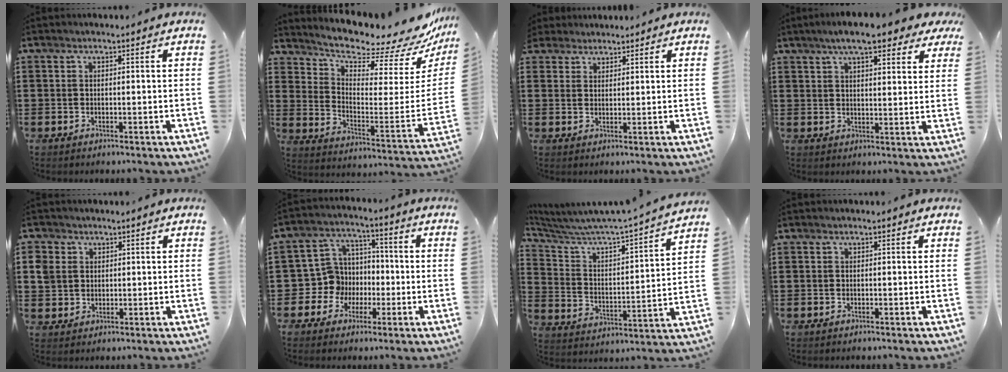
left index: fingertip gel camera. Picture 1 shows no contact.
{"total": 6.8, "force": [6.4, 0.7, 2.5], "torque": [-0.067, -0.074, 0.101]}
{"total": 2.2, "force": [2.0, 1.0, -0.3], "torque": [-0.002, 0.007, 0.038]}
{"total": 7.6, "force": [5.9, 1.7, 4.6], "torque": [-0.086, -0.006, 0.104]}
{"total": 3.3, "force": [1.1, 3.0, 0.7], "torque": [-0.029, 0.012, 0.019]}
{"total": 7.8, "force": [-1.1, 7.7, 1.1], "torque": [-0.075, -0.001, -0.020]}
{"total": 4.9, "force": [4.6, -0.2, 1.6], "torque": [-0.057, -0.054, 0.068]}
{"total": 0.0}